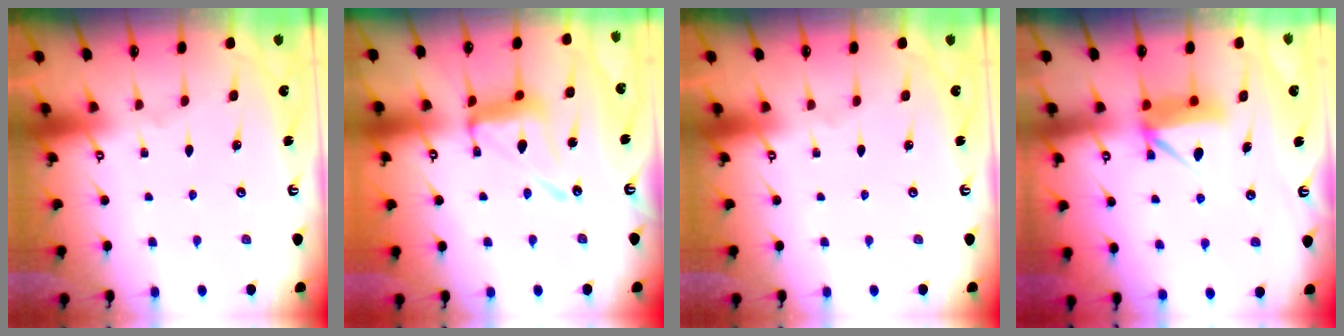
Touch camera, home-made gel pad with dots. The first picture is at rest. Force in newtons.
{"total": 13.4, "press": 13.4, "slide": 1.2}
{"total": 0.0}
{"total": 7.9, "press": 7.8, "slide": 0.7}